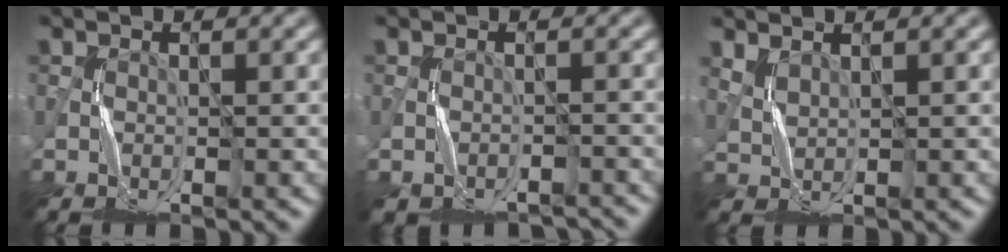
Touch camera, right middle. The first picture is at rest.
{"total": 3.2, "force": [-2.7, 1.5, 0.8], "torque": [-0.017, -0.004, -0.040]}
{"total": 1.4, "force": [1.2, 0.4, 0.5], "torque": [-0.020, 0.000, 0.032]}